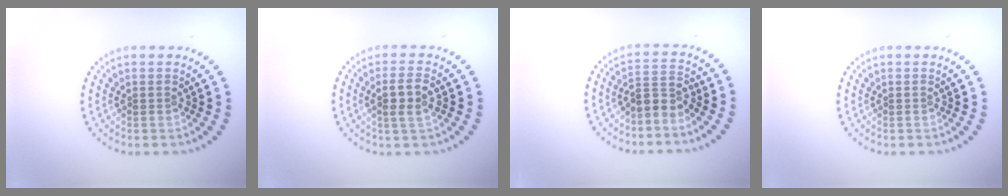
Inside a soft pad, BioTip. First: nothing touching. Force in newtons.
{"total": 2.4, "press": 2.3, "slide": 0.8}
{"total": 2.5, "press": 2.0, "slide": 1.6}
{"total": 0.0}